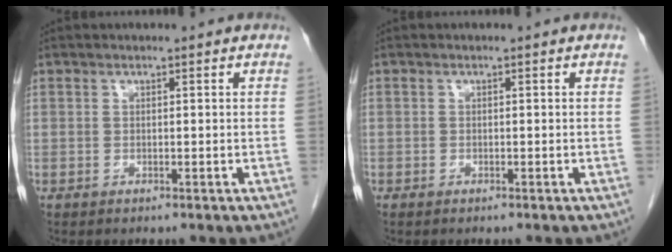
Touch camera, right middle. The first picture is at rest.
{"total": 0.0}